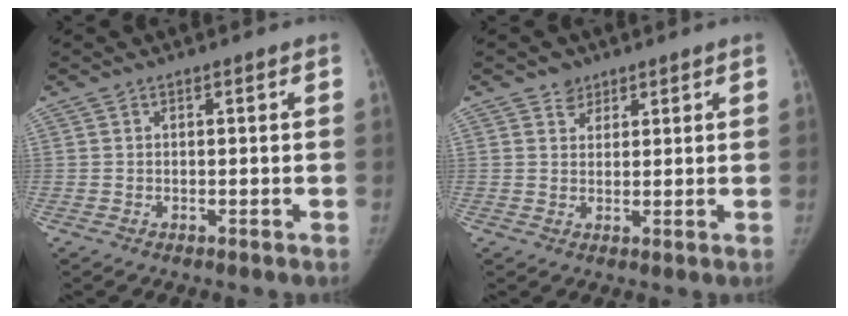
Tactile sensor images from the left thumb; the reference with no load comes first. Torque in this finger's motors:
{"motor_torque": [-0.04, 0.02, 0.38, -0.02, 0.05]}